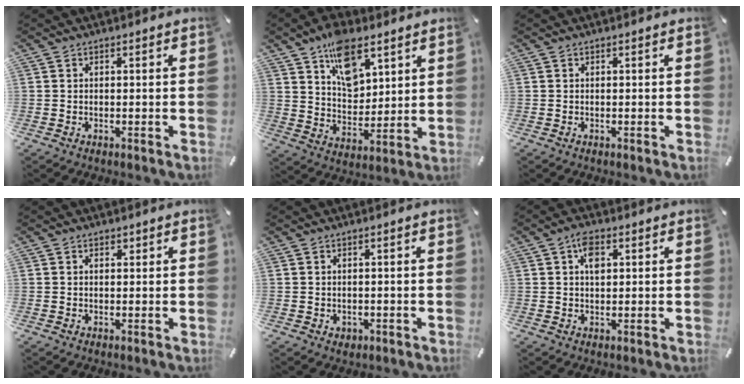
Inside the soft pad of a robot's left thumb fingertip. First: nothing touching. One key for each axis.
{"total": 11.9, "fx": 7.2, "fy": 7.3, "fz": 6.0, "tx": -0.089, "ty": -0.038, "tz": 0.130}
{"total": 0.0}
{"total": 1.3, "fx": 0.5, "fy": 0.9, "fz": 0.8, "tx": -0.008, "ty": 0.002, "tz": 0.006}
{"total": 1.2, "fx": -0.2, "fy": 1.2, "fz": 0.3, "tx": -0.007, "ty": 0.006, "tz": -0.006}
{"total": 4.3, "fx": 1.4, "fy": 2.6, "fz": 3.1, "tx": -0.052, "ty": 0.001, "tz": 0.021}